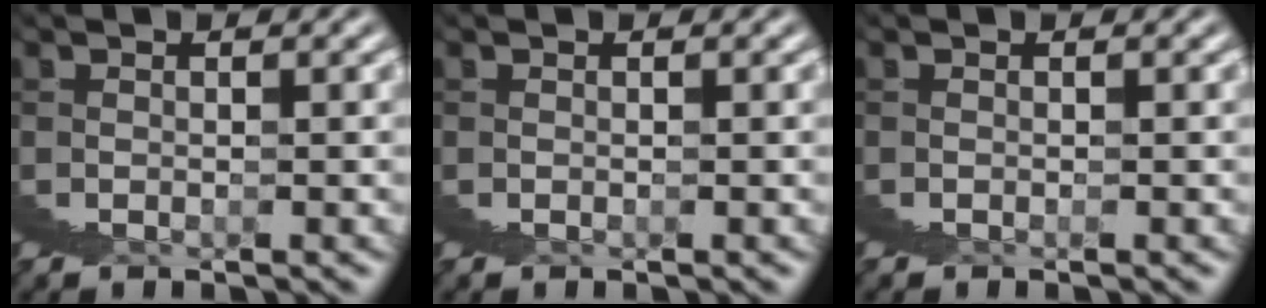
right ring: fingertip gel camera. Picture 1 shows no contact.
{"total": 0.0}
{"total": 0.0}